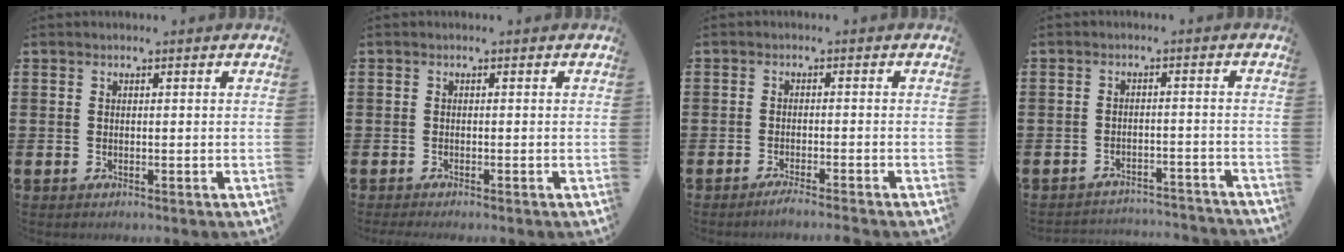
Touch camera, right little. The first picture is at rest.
{"total": 0.5, "force": [-0.5, 0.0, 0.2], "torque": [-0.004, -0.003, -0.010]}
{"total": 1.7, "force": [-1.5, -0.2, 0.9], "torque": [-0.011, 0.001, -0.028]}
{"total": 2.7, "force": [-2.7, 0.0, -0.1], "torque": [-0.004, 0.003, -0.058]}